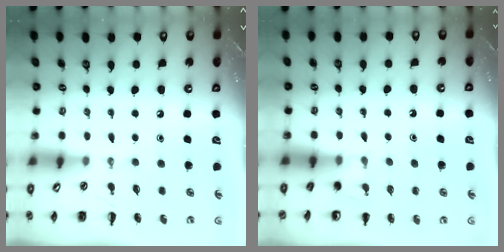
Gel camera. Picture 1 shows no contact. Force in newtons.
{"total": 4.2, "press": 4.1, "slide": 1.1}